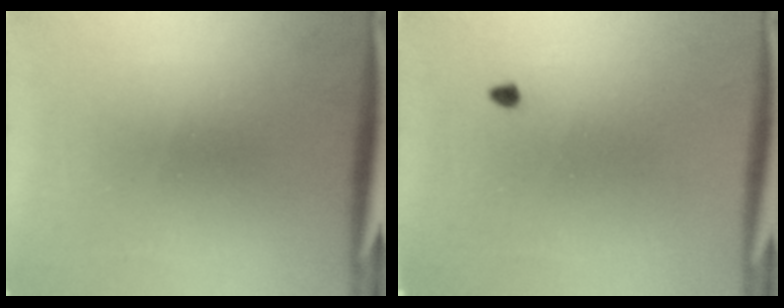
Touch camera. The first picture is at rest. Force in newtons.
{"total": 0.7}